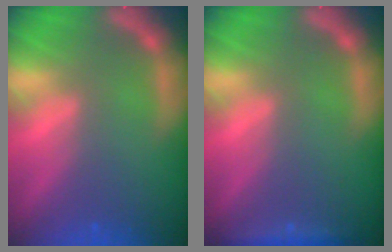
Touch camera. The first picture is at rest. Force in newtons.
{"total": 1.9}